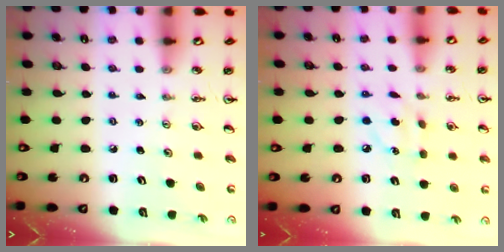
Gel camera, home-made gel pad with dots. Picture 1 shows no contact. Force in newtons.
{"total": 4.4, "press": 4.3, "slide": 0.5}